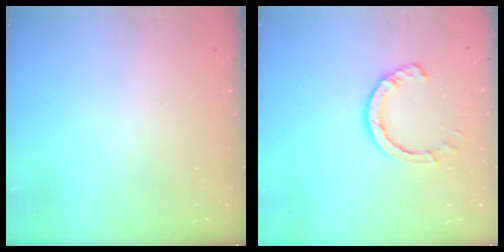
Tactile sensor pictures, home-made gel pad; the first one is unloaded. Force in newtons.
{"total": 5.5, "press": 5.5, "slide": 0.2}